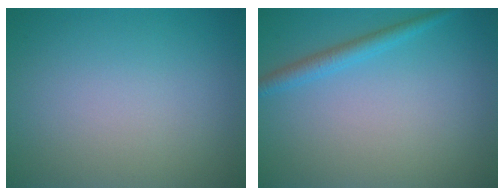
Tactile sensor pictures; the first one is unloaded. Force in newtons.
{"total": 1.9, "press": 1.9, "slide": 0.1}